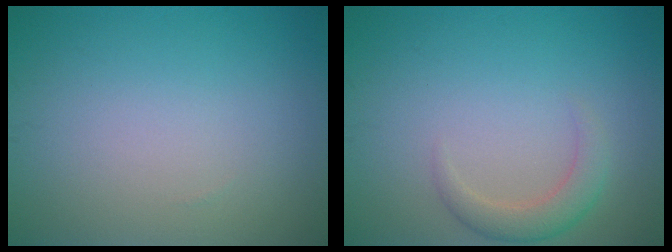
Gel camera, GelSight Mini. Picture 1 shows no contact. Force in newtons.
{"total": 2.4, "press": 2.4, "slide": 0.2}